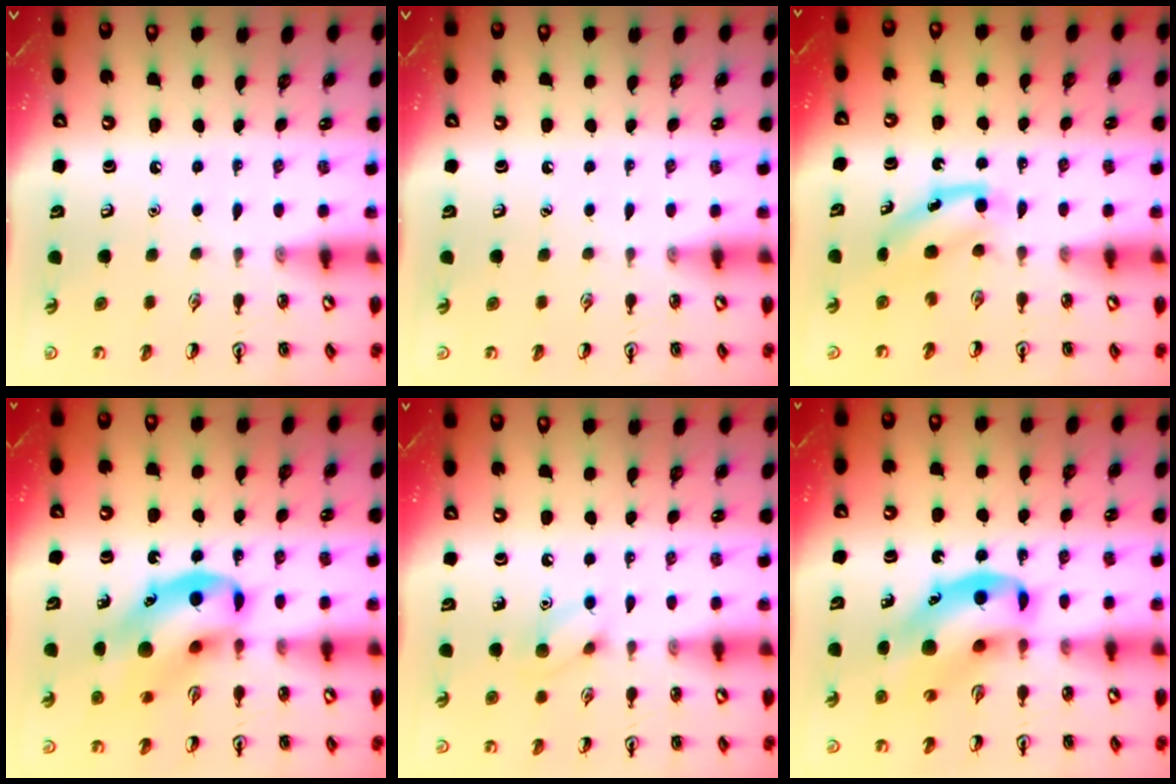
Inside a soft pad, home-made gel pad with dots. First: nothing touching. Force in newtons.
{"total": 0.0}
{"total": 3.9, "press": 3.8, "slide": 0.9}
{"total": 14.9, "press": 14.4, "slide": 3.8}
{"total": 7.4, "press": 7.3, "slide": 1.0}
{"total": 12.9, "press": 12.4, "slide": 3.5}